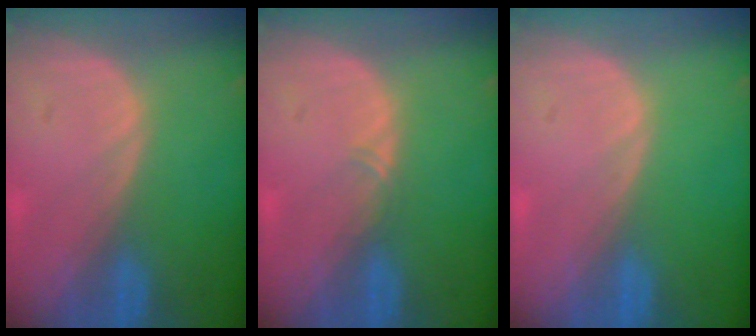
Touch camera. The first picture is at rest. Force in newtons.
{"total": 0.8, "press": 0.7, "slide": 0.4}
{"total": 0.0}